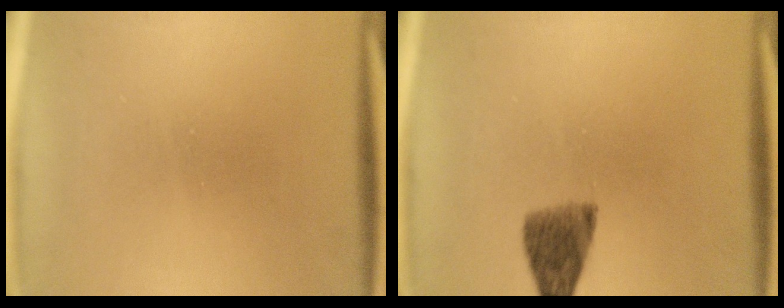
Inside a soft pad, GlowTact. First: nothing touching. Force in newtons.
{"total": 4.7}